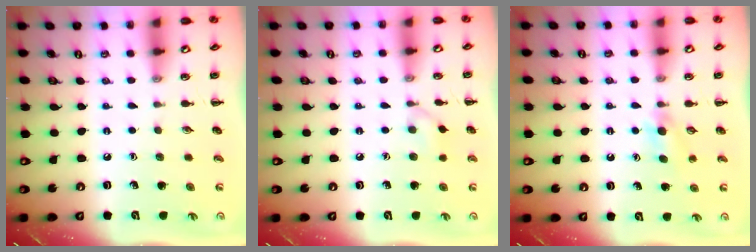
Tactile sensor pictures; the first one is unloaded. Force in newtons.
{"total": 5.8, "press": 5.6, "slide": 1.6}
{"total": 3.8, "press": 3.6, "slide": 1.3}